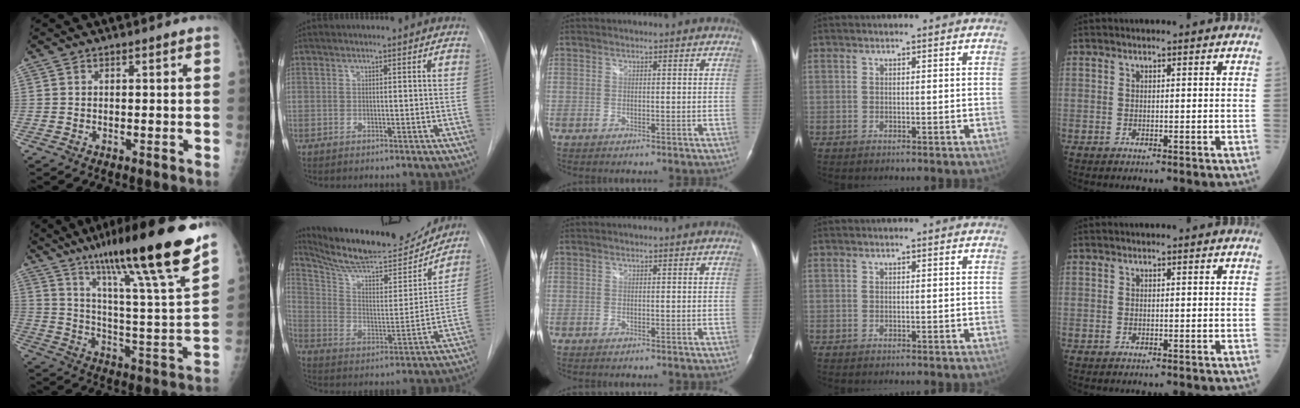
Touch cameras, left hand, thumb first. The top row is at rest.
{"thumb": {"total": 24.9, "force": [17.4, 1.7, 17.7], "torque": [-0.264, -0.067, 0.277]}, "index": {"total": 22.1, "force": [20.5, 3.1, 7.8], "torque": [-0.128, -0.033, 0.306]}}